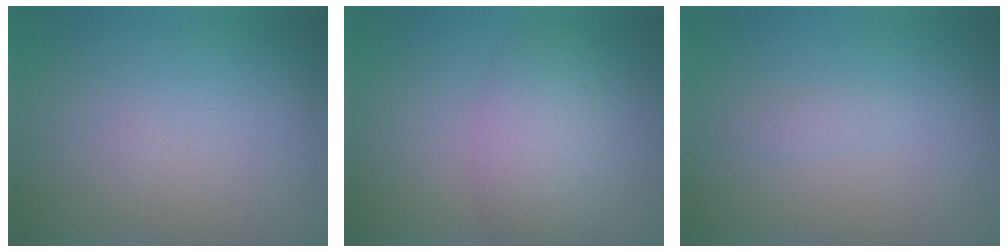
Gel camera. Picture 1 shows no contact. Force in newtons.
{"total": 3.8, "press": 3.8, "slide": 0.2}
{"total": 0.6, "press": 0.6, "slide": 0.0}